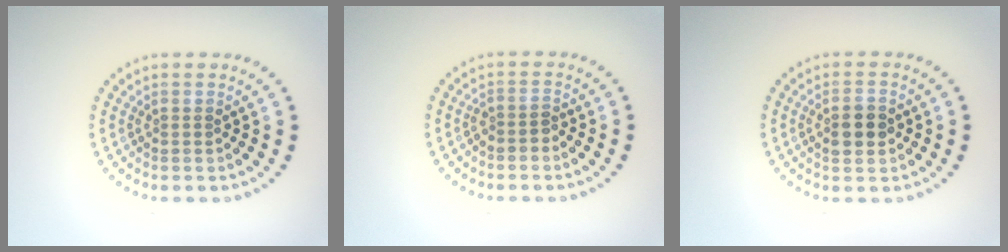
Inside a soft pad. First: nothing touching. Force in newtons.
{"total": 1.3, "press": 1.1, "slide": 0.7}
{"total": 2.9, "press": 2.9, "slide": 0.2}